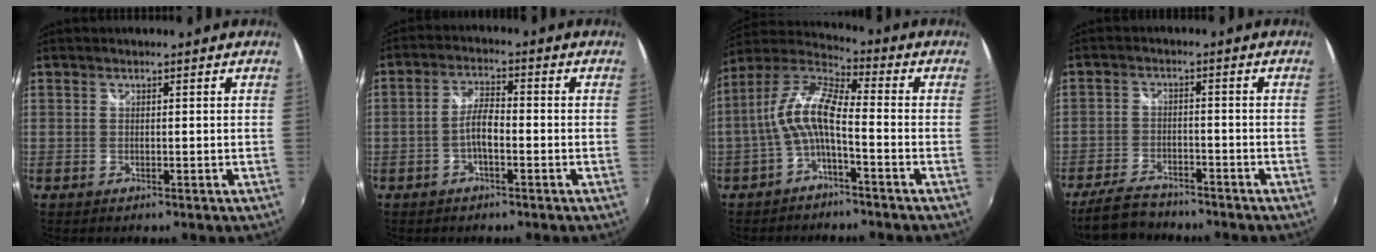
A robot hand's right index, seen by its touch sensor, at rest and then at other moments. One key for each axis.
{"total": 4.3, "fx": -1.7, "fy": 1.3, "fz": 3.7, "tx": -0.076, "ty": 0.010, "tz": -0.034}
{"total": 9.9, "fx": -2.2, "fy": 2.8, "fz": 9.2, "tx": -0.201, "ty": 0.018, "tz": -0.045}
{"total": 9.0, "fx": -7.7, "fy": 3.2, "fz": 3.2, "tx": -0.096, "ty": -0.010, "tz": -0.127}